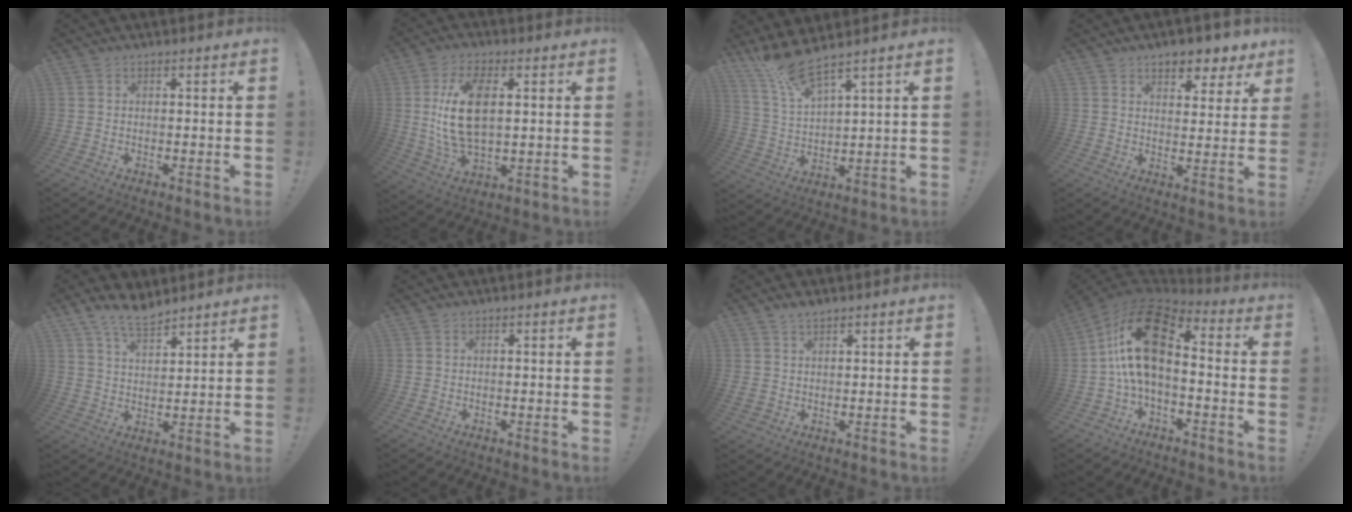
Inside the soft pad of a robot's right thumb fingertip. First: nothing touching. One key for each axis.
{"total": 14.9, "fx": 2.2, "fy": 7.9, "fz": 12.4, "tx": -0.235, "ty": -0.003, "tz": 0.038}
{"total": 9.6, "fx": 8.1, "fy": 1.1, "fz": 5.0, "tx": -0.103, "ty": -0.045, "tz": 0.145}
{"total": 7.5, "fx": 5.6, "fy": 3.8, "fz": 3.3, "tx": -0.036, "ty": -0.037, "tz": 0.101}
{"total": 8.4, "fx": 6.9, "fy": 3.2, "fz": 3.7, "tx": -0.074, "ty": -0.035, "tz": 0.132}
{"total": 0.0}
{"total": 3.7, "fx": 2.8, "fy": 2.0, "fz": 1.4, "tx": -0.023, "ty": -0.016, "tz": 0.052}
{"total": 18.6, "fx": 2.5, "fy": 10.5, "fz": 15.2, "tx": -0.294, "ty": 0.003, "tz": 0.047}